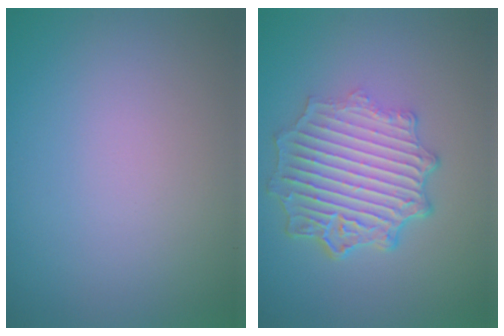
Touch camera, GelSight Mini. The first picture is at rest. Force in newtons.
{"total": 7.0, "press": 5.3, "slide": 4.5}